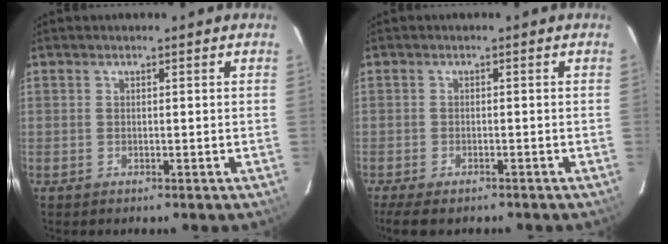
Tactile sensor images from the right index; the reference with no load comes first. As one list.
[{"total": 6.8, "force": [-5.4, 1.9, 3.6], "torque": [-0.088, -0.030, -0.093]}]